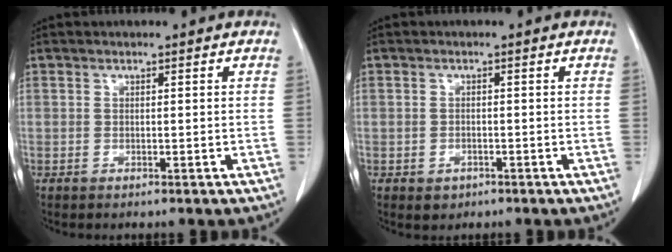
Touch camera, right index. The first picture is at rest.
{"total": 1.7, "force": [-0.7, 1.3, 0.7], "torque": [-0.007, 0.002, 0.000]}